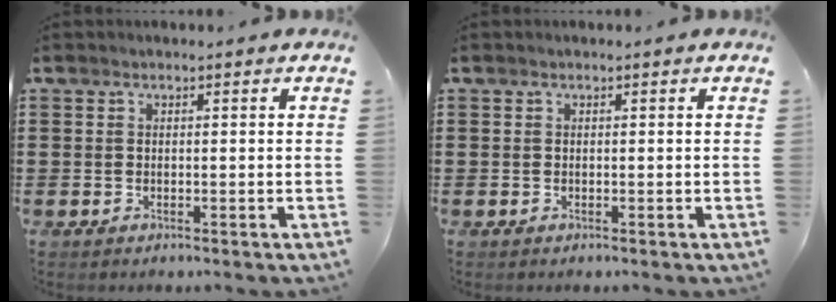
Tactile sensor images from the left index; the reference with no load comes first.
{"total": 0.0}